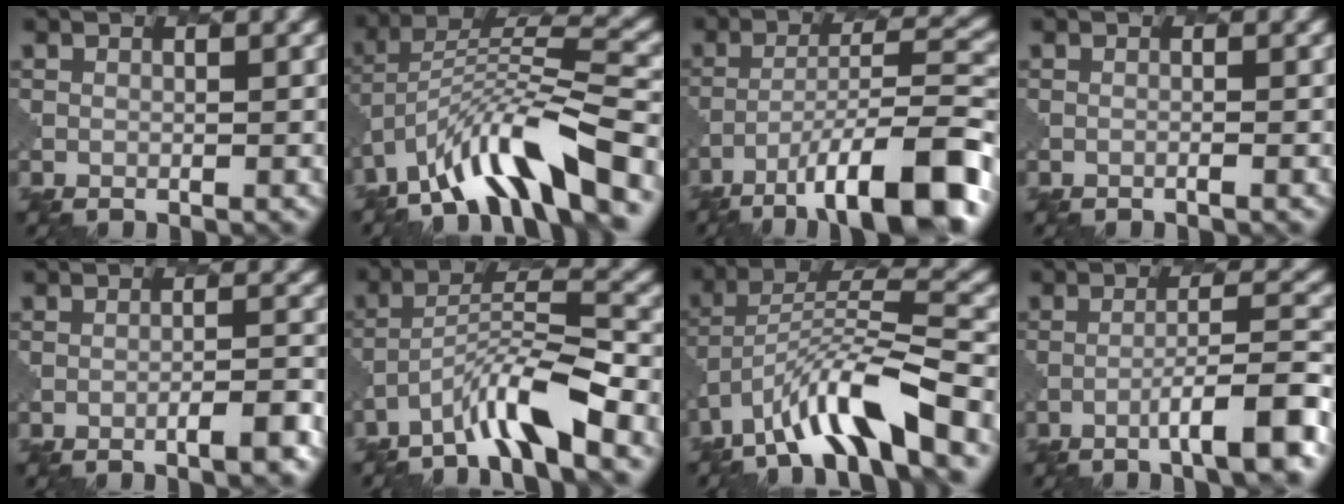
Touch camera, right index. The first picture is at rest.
{"total": 10.8, "force": [-6.7, 2.4, 8.1], "torque": [-0.131, 0.018, -0.120]}
{"total": 11.6, "force": [-7.5, 3.0, 8.4], "torque": [-0.133, 0.010, -0.125]}
{"total": 0.0}
{"total": 2.9, "force": [-1.6, 0.5, 2.4], "torque": [-0.028, 0.007, -0.030]}
{"total": 6.9, "force": [-4.8, 1.0, 4.9], "torque": [-0.086, 0.010, -0.089]}
{"total": 10.1, "force": [-6.4, 2.2, 7.5], "torque": [-0.127, 0.014, -0.117]}
{"total": 6.9, "force": [-3.9, 0.9, 5.6], "torque": [-0.075, 0.015, -0.063]}